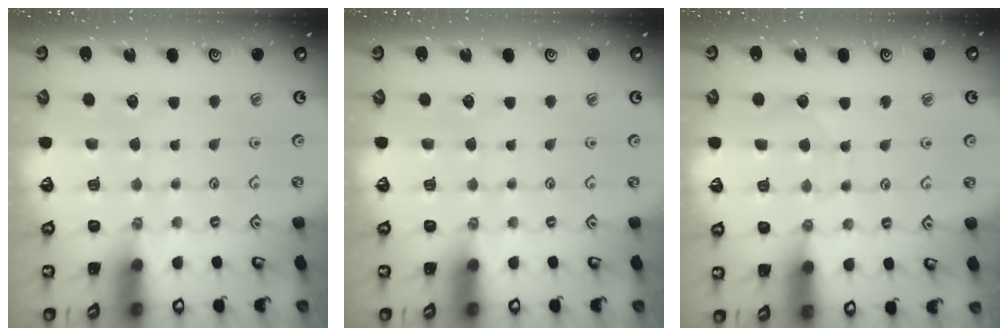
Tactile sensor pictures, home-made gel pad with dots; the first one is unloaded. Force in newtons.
{"total": 0.0}
{"total": 4.8, "press": 4.8, "slide": 0.5}